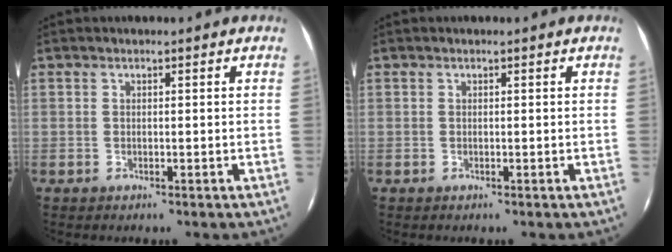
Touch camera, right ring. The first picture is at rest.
{"total": 0.0}